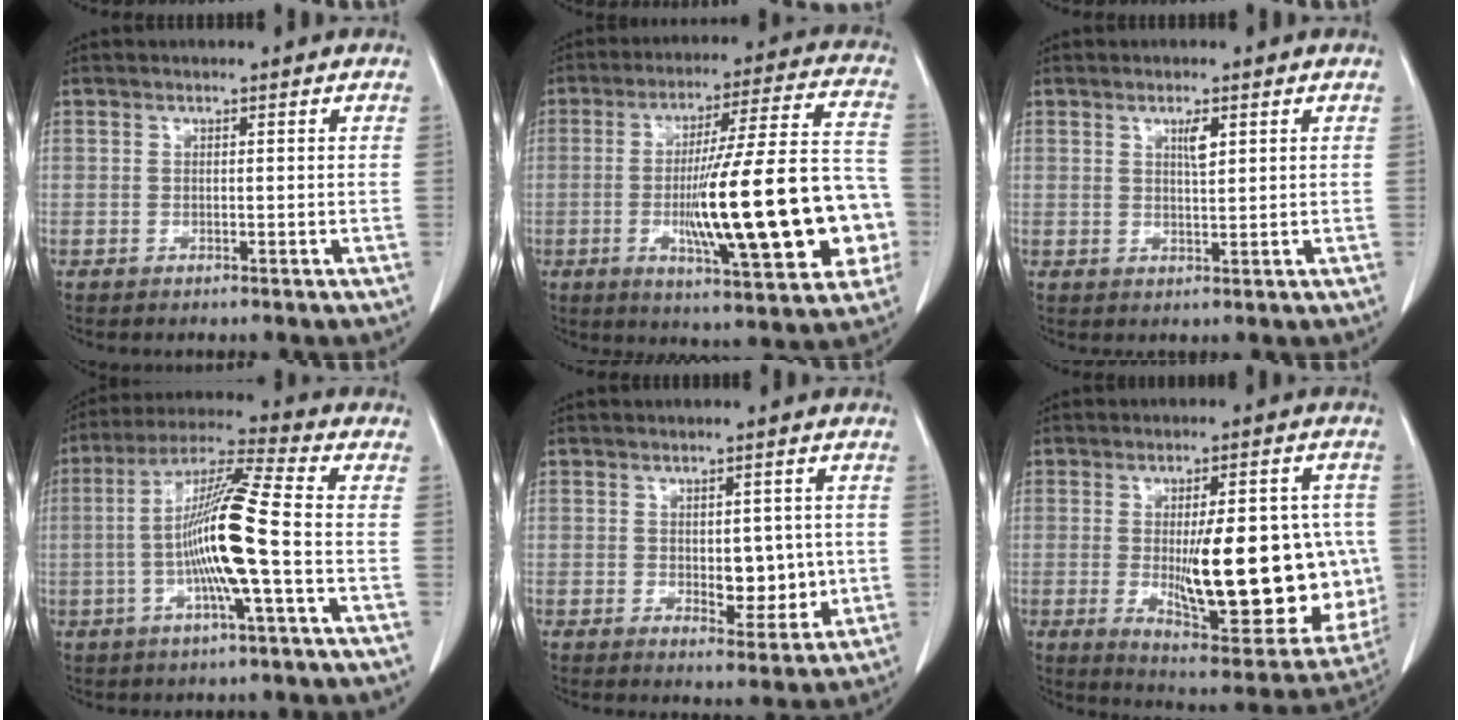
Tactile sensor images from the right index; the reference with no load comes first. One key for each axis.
{"total": 23.3, "fx": -4.5, "fy": 3.3, "fz": 22.6, "tx": -0.299, "ty": 0.020, "tz": -0.057}
{"total": 2.4, "fx": 1.1, "fy": 0.4, "fz": 2.0, "tx": -0.036, "ty": -0.002, "tz": 0.020}
{"total": 13.2, "fx": -2.2, "fy": -0.2, "fz": 13.0, "tx": -0.246, "ty": 0.005, "tz": -0.049}
{"total": 6.3, "fx": -0.2, "fy": 3.3, "fz": 5.3, "tx": -0.061, "ty": -0.004, "tz": 0.007}
{"total": 23.0, "fx": -1.7, "fy": 7.0, "fz": 21.9, "tx": -0.254, "ty": 0.003, "tz": 0.004}